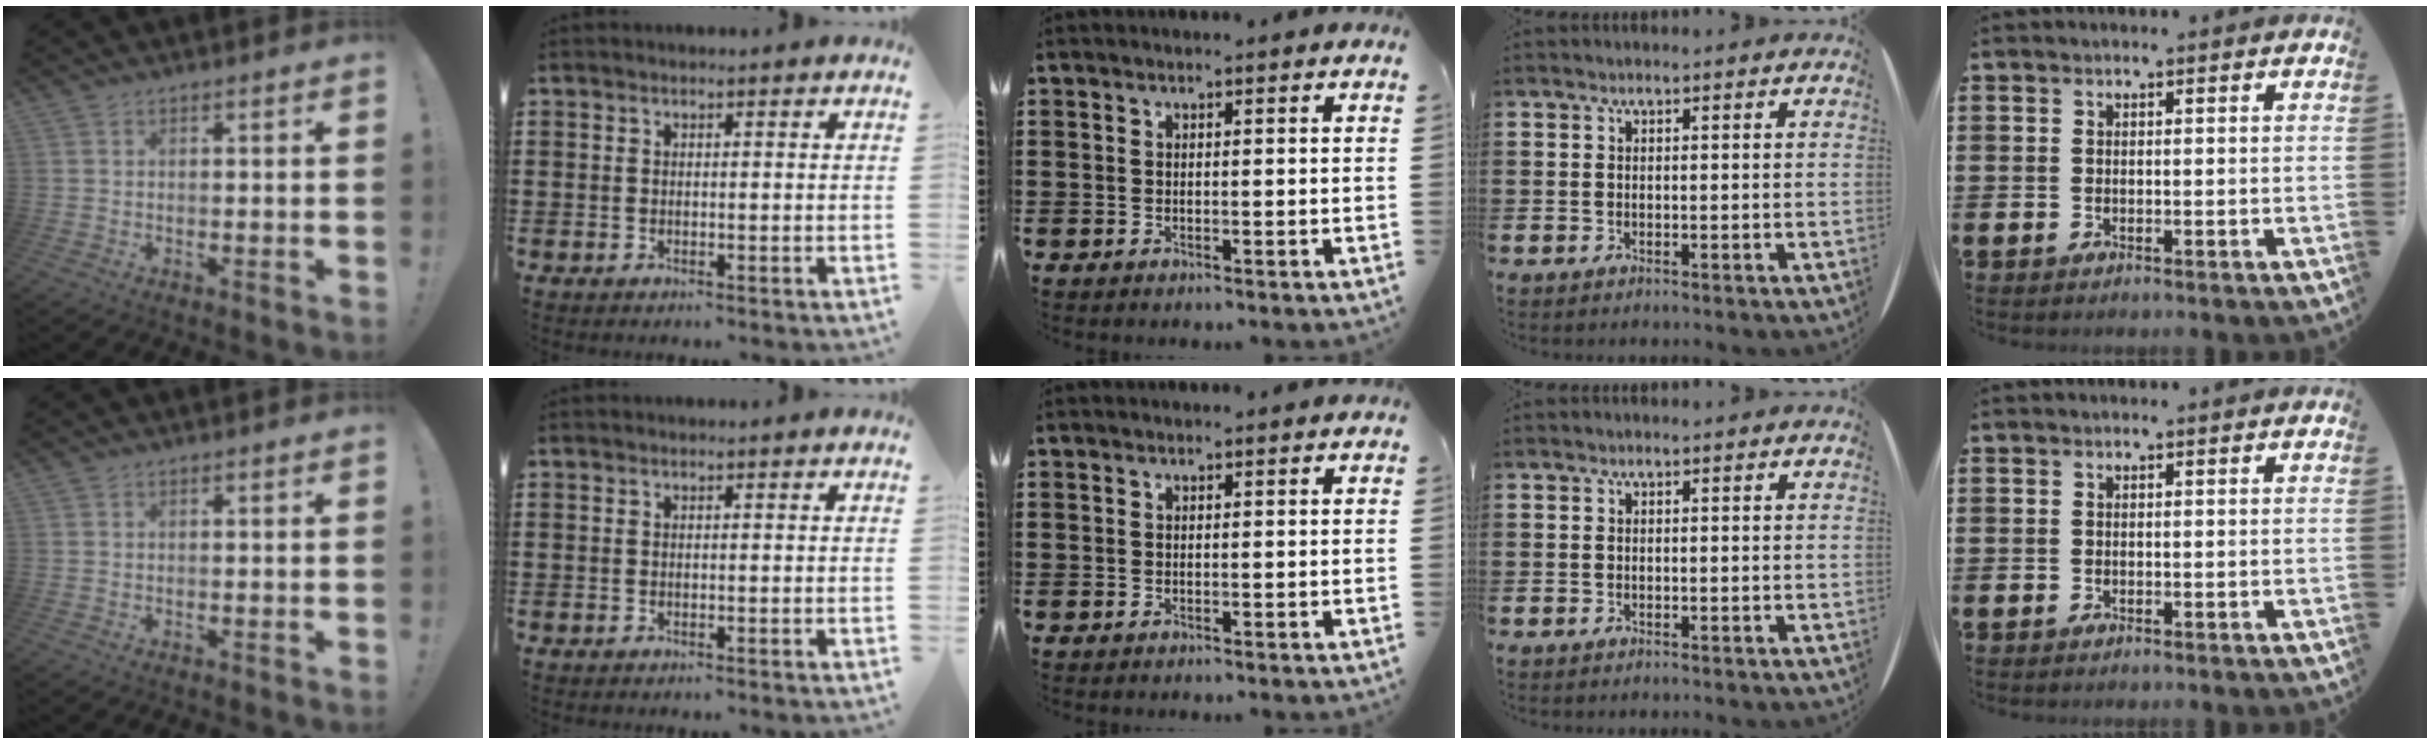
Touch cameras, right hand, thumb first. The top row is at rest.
{}